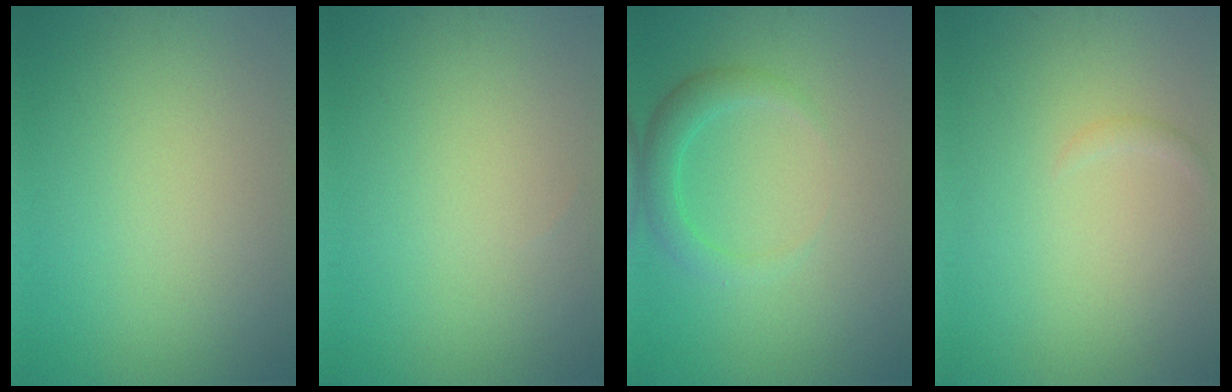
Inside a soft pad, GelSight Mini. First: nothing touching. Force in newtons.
{"total": 0.0}
{"total": 2.5, "press": 2.5, "slide": 0.2}
{"total": 0.5, "press": 0.5, "slide": 0.0}